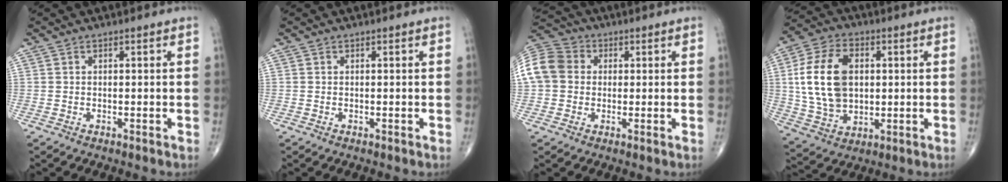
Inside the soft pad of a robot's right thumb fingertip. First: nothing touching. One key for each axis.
{"total": 0.0}
{"total": 12.4, "fx": 1.4, "fy": 10.5, "fz": 6.4, "tx": -0.132, "ty": 0.030, "tz": 0.018}
{"total": 16.4, "fx": 2.0, "fy": 10.9, "fz": 12.1, "tx": -0.214, "ty": 0.003, "tz": 0.042}